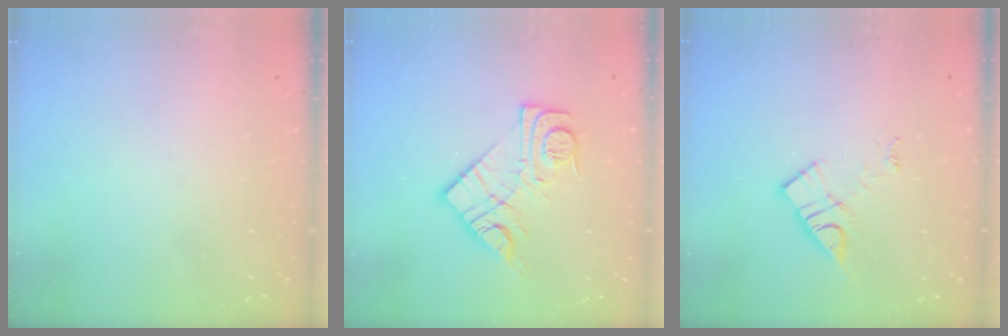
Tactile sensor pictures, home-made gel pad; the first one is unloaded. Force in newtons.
{"total": 13.8, "press": 13.7, "slide": 0.8}
{"total": 9.4, "press": 9.4, "slide": 0.5}